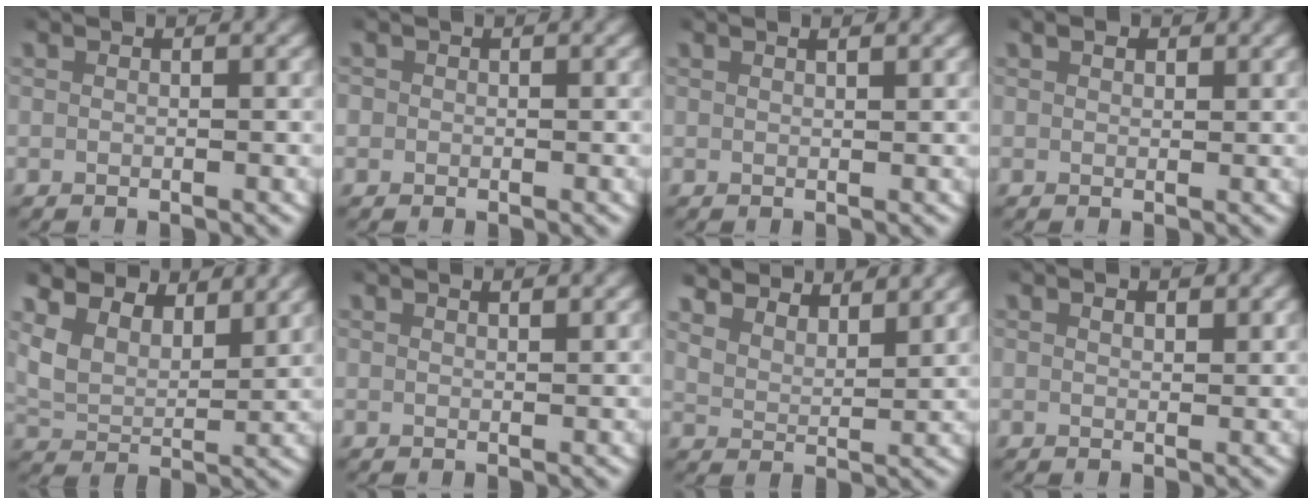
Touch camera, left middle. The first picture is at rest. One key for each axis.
{"total": 1.4, "fx": 0.1, "fy": 1.3, "fz": 0.4, "tx": -0.014, "ty": -0.002, "tz": -0.001}
{"total": 0.8, "fx": 0.7, "fy": -0.1, "fz": 0.5, "tx": -0.005, "ty": 0.000, "tz": 0.011}
{"total": 1.3, "fx": 1.0, "fy": 0.7, "fz": 0.5, "tx": -0.005, "ty": 0.001, "tz": 0.015}
{"total": 7.5, "fx": 4.3, "fy": 5.1, "fz": 3.5, "tx": -0.097, "ty": -0.012, "tz": 0.067}
{"total": 1.0, "fx": 1.0, "fy": -0.1, "fz": 0.4, "tx": -0.004, "ty": -0.002, "tz": 0.016}
{"total": 5.1, "fx": 4.4, "fy": 1.9, "fz": 1.8, "tx": -0.043, "ty": -0.007, "tz": 0.075}
{"total": 1.0, "fx": 0.7, "fy": 0.4, "fz": 0.6, "tx": -0.008, "ty": -0.002, "tz": 0.014}